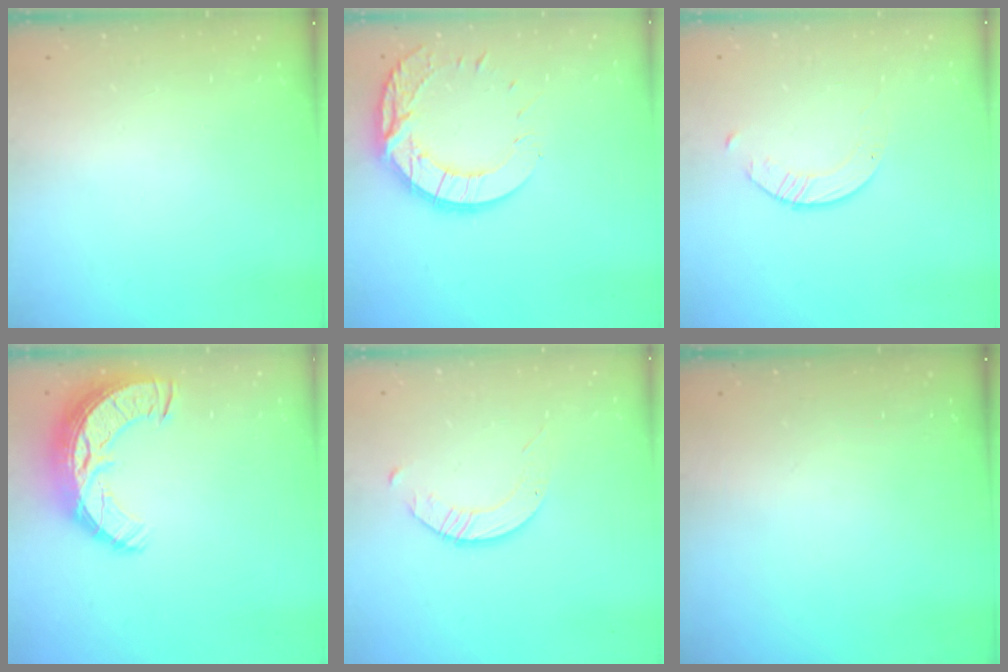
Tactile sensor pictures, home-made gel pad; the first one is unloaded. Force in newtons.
{"total": 13.6, "press": 13.5, "slide": 1.1}
{"total": 1.7, "press": 1.7, "slide": 0.2}
{"total": 15.2, "press": 15.2, "slide": 1.0}
{"total": 3.2, "press": 3.1, "slide": 0.4}
{"total": 0.0}